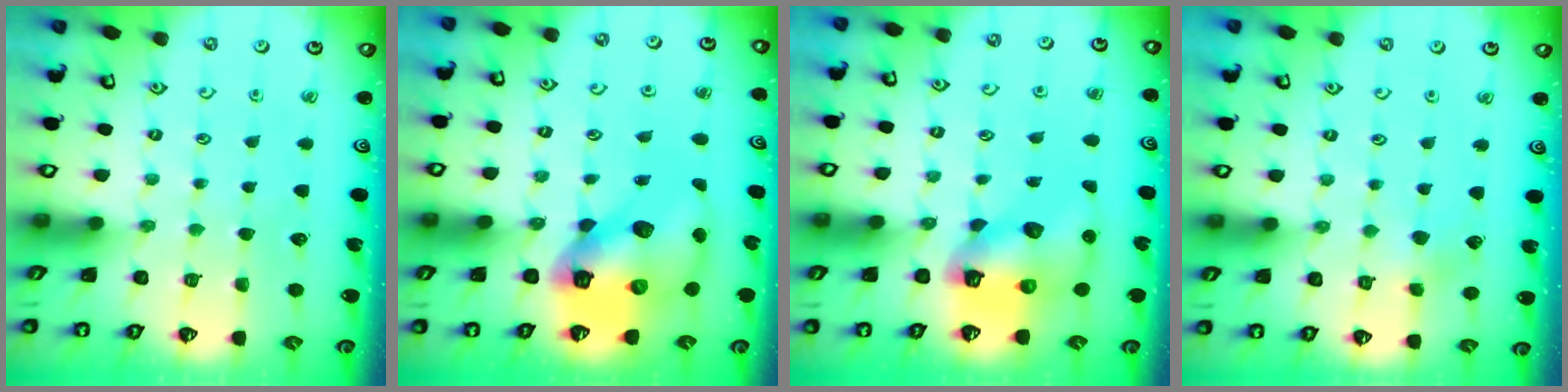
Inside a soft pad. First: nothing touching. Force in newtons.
{"total": 15.9, "press": 15.8, "slide": 1.9}
{"total": 11.5, "press": 11.3, "slide": 1.6}
{"total": 3.4, "press": 3.3, "slide": 0.9}